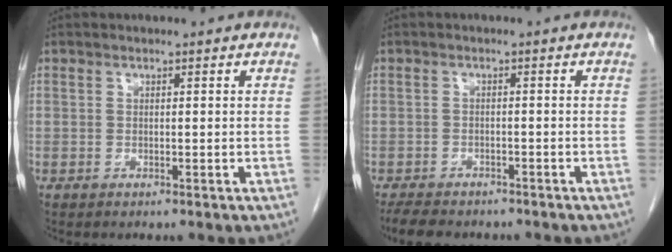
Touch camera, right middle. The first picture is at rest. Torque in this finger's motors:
{"motor_torque": [0.68, -0.32, -0.04, -0.01]}